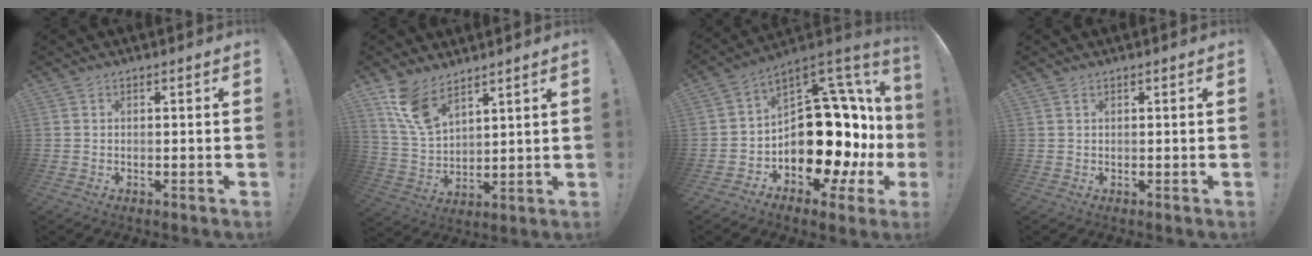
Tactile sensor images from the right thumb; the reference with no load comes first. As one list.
[{"total": 11.3, "force": [8.0, 5.6, 5.6], "torque": [-0.115, -0.036, 0.160]}, {"total": 22.3, "force": [-3.1, 14.5, 16.7], "torque": [-0.206, -0.017, -0.008]}, {"total": 0.6, "force": [0.5, 0.3, 0.2], "torque": [-0.002, -0.001, 0.009]}]